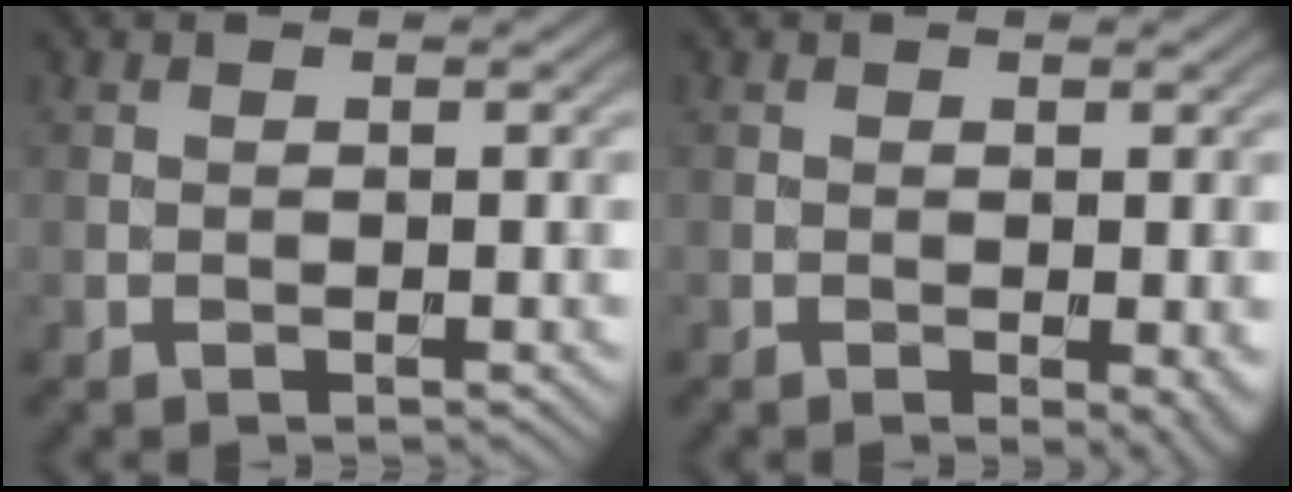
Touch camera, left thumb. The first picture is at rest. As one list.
[{"total": 1.4, "force": [-0.3, 0.3, 1.4], "torque": [-0.015, -0.005, -0.003]}]